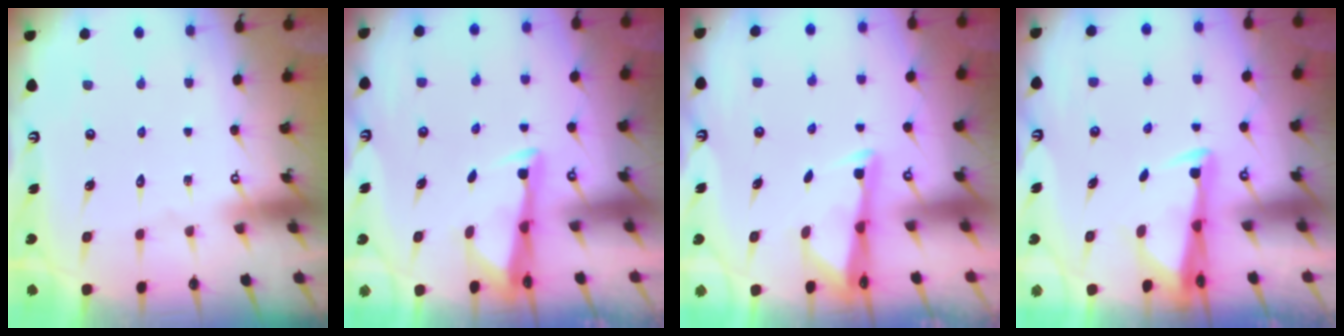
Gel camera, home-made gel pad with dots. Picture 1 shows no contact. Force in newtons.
{"total": 3.4, "press": 3.2, "slide": 0.9}
{"total": 2.8, "press": 2.7, "slide": 0.4}
{"total": 2.9, "press": 2.8, "slide": 0.9}